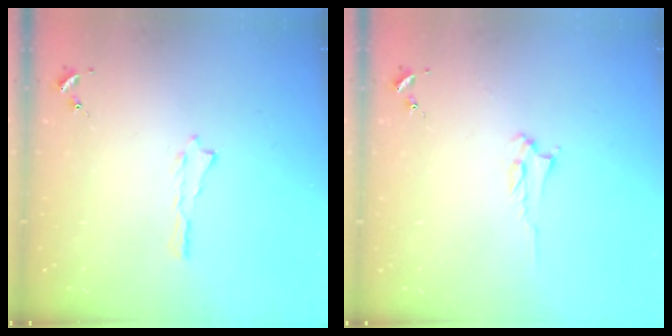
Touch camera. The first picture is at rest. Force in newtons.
{"total": 2.0, "press": 1.9, "slide": 0.3}